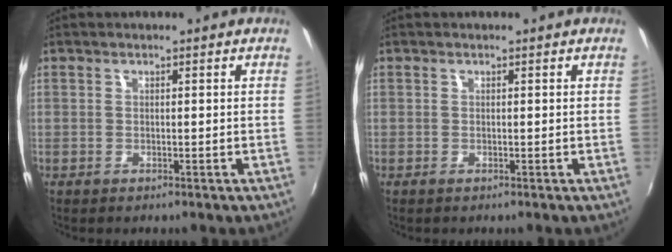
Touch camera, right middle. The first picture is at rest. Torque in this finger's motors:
{"motor_torque": [0.00, 0.00, 0.00, 0.00]}